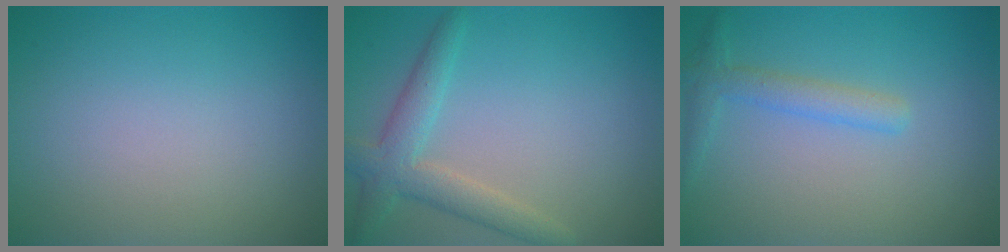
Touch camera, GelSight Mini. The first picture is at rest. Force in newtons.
{"total": 3.5, "press": 3.5, "slide": 0.1}
{"total": 2.2, "press": 2.2, "slide": 0.1}